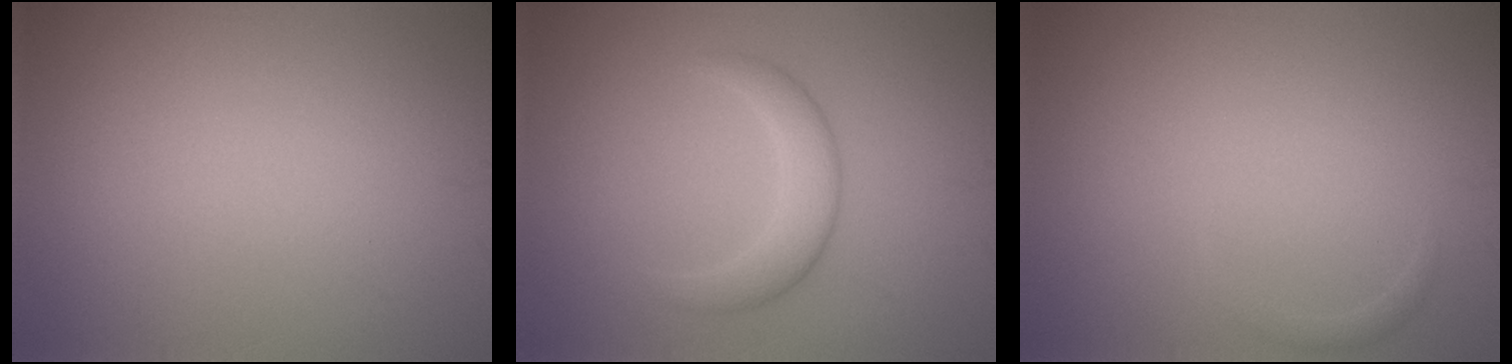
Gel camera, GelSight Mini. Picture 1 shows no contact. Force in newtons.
{"total": 2.8, "press": 2.8, "slide": 0.1}
{"total": 0.6, "press": 0.6, "slide": 0.0}